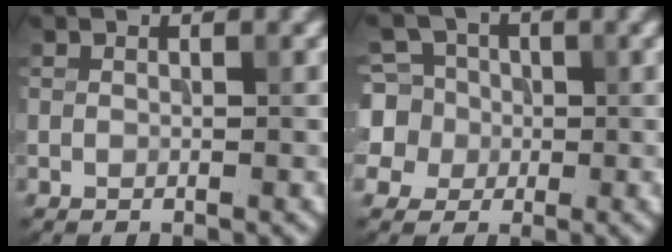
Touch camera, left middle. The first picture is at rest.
{"total": 7.1, "force": [0.7, 6.7, 2.1], "torque": [-0.046, 0.036, -0.001]}